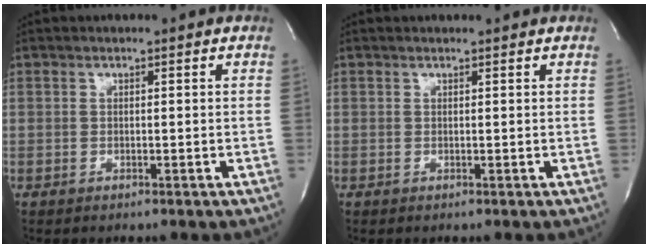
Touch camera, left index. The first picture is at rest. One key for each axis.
{"total": 1.1, "fx": 1.1, "fy": 0.0, "fz": 0.2, "tx": -0.008, "ty": 0.008, "tz": 0.016}